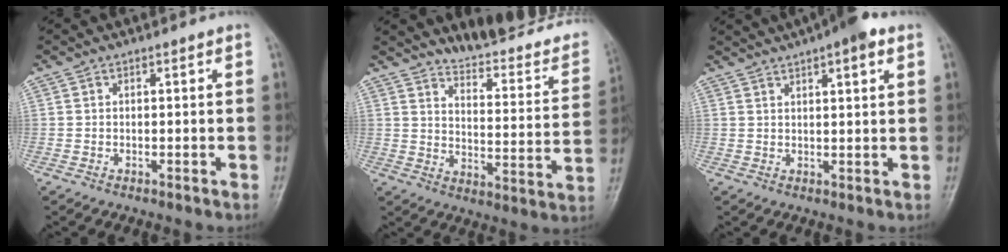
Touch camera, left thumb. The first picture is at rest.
{"total": 19.4, "force": [18.2, 2.6, 6.2], "torque": [-0.059, -0.154, 0.236]}
{"total": 8.4, "force": [5.4, 2.0, 6.1], "torque": [-0.083, 0.013, 0.077]}